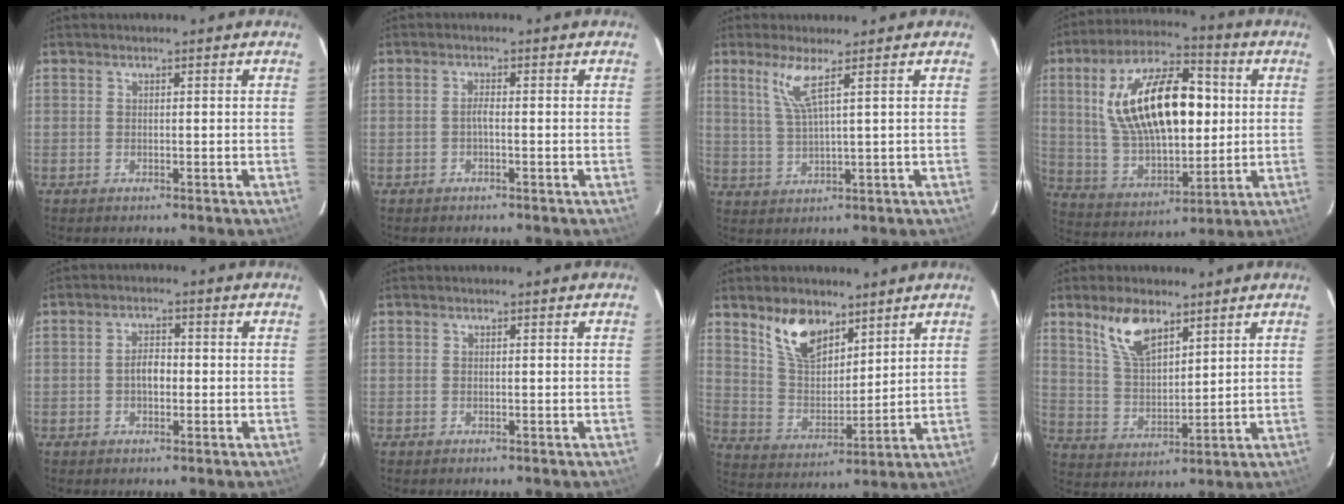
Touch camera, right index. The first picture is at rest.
{"total": 1.2, "force": [-0.5, 0.1, 1.1], "torque": [-0.021, 0.004, -0.011]}
{"total": 5.0, "force": [2.7, -0.4, 4.2], "torque": [-0.087, -0.007, 0.060]}
{"total": 22.7, "force": [4.2, 11.0, 19.4], "torque": [-0.362, 0.024, 0.087]}
{"total": 3.2, "force": [-0.5, 1.9, 2.5], "torque": [-0.045, 0.009, -0.008]}
{"total": 0.0}
{"total": 11.3, "force": [7.5, 5.7, 6.1], "torque": [-0.113, 0.011, 0.150]}
{"total": 9.7, "force": [6.2, 4.2, 6.1], "torque": [-0.115, 0.009, 0.130]}